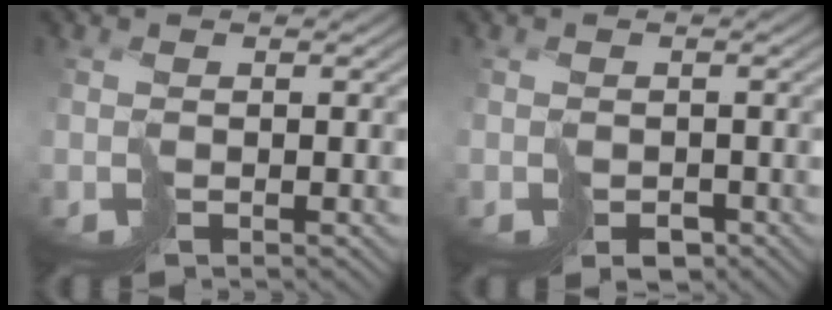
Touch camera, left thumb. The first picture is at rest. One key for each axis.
{"total": 2.4, "fx": -1.3, "fy": 1.8, "fz": 0.8, "tx": -0.010, "ty": -0.009, "tz": -0.015}